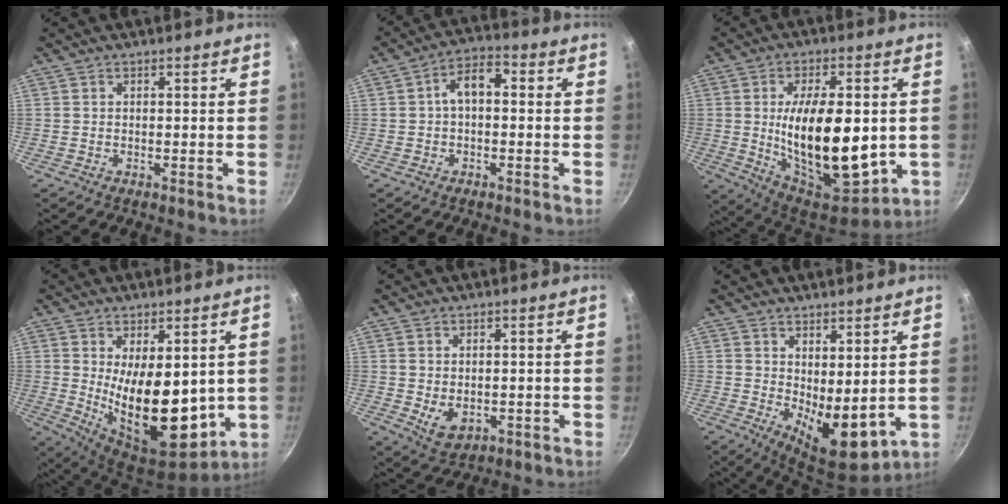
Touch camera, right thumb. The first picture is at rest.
{"total": 6.3, "force": [0.2, 3.8, 5.0], "torque": [-0.068, 0.024, -0.004]}
{"total": 22.9, "force": [-0.6, 11.2, 20.0], "torque": [-0.299, -0.019, 0.004]}
{"total": 17.0, "force": [0.8, 8.8, 14.6], "torque": [-0.199, -0.046, 0.035]}
{"total": 5.0, "force": [-0.2, 3.5, 3.5], "torque": [-0.057, -0.014, 0.008]}
{"total": 9.8, "force": [2.0, 4.6, 8.4], "torque": [-0.105, -0.037, 0.043]}